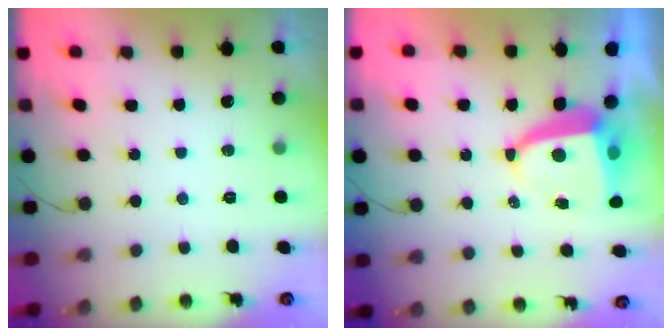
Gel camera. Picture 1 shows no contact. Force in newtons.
{"total": 6.5, "press": 6.5, "slide": 0.6}